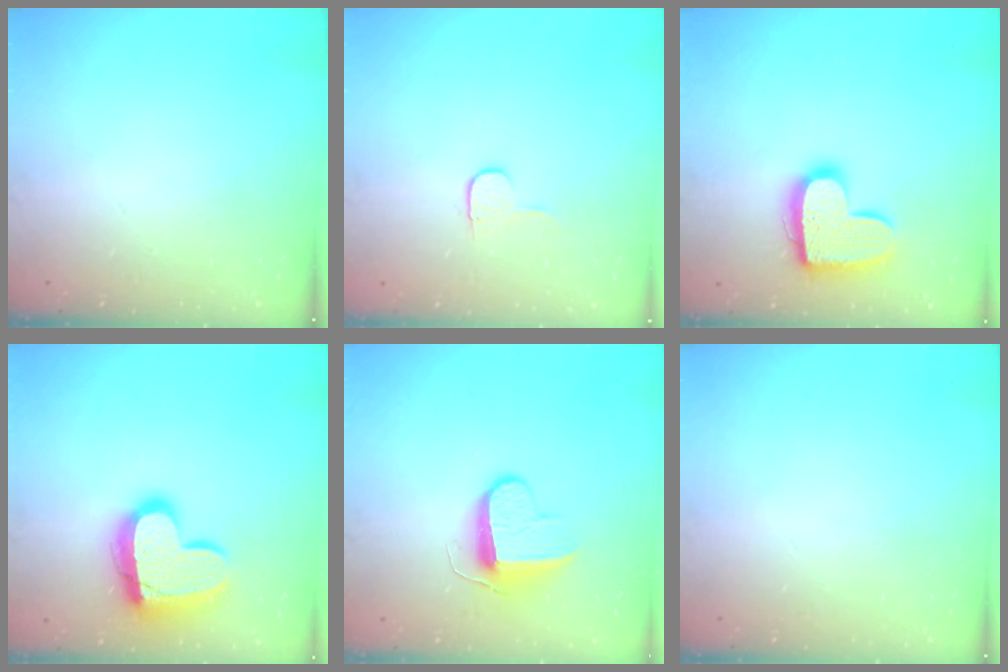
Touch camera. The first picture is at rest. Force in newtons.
{"total": 3.6, "press": 3.6, "slide": 0.4}
{"total": 15.6, "press": 15.6, "slide": 0.8}
{"total": 17.2, "press": 17.2, "slide": 1.3}
{"total": 9.2, "press": 9.2, "slide": 0.3}
{"total": 0.0}